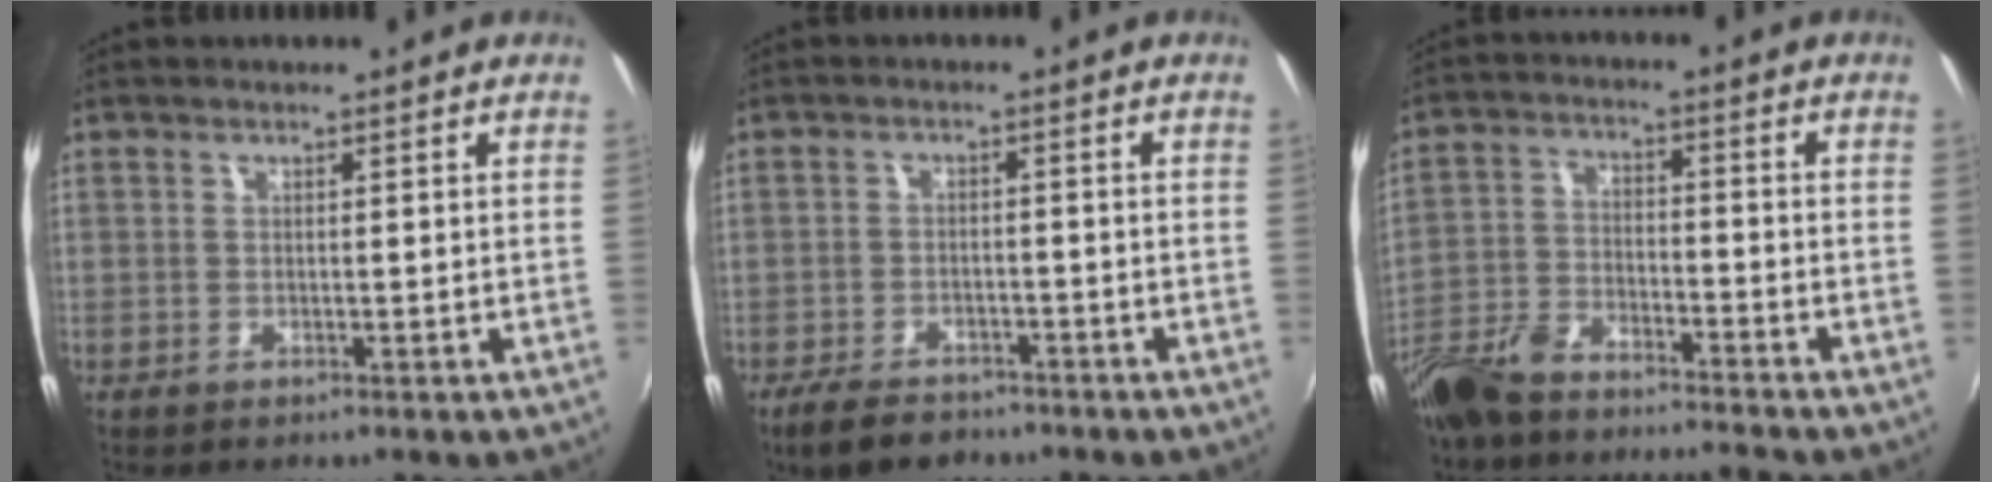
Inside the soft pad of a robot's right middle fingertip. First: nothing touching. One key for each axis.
{"total": 7.3, "fx": -5.6, "fy": 3.4, "fz": 3.2, "tx": -0.086, "ty": -0.007, "tz": -0.094}
{"total": 13.6, "fx": -12.1, "fy": 2.6, "fz": 5.6, "tx": -0.141, "ty": -0.015, "tz": -0.229}